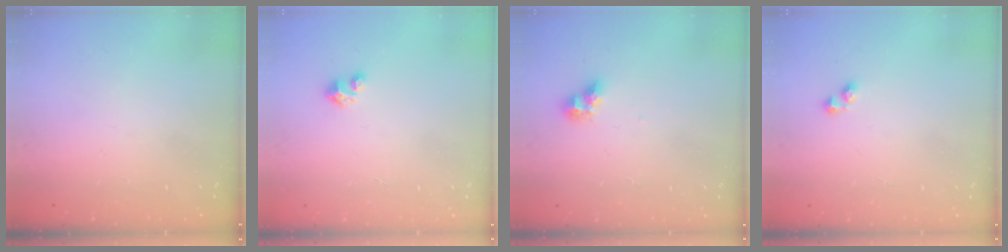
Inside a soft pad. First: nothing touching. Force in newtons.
{"total": 1.7, "press": 1.7, "slide": 0.1}
{"total": 6.0, "press": 6.0, "slide": 0.1}
{"total": 2.2, "press": 2.2, "slide": 0.3}